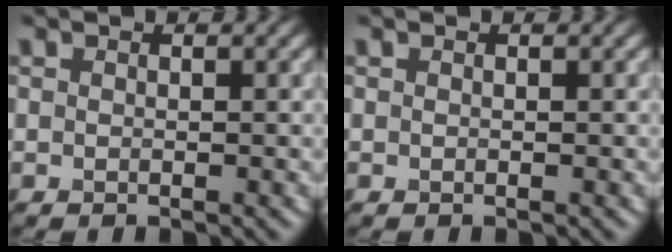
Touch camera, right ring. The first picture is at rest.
{"total": 0.0}